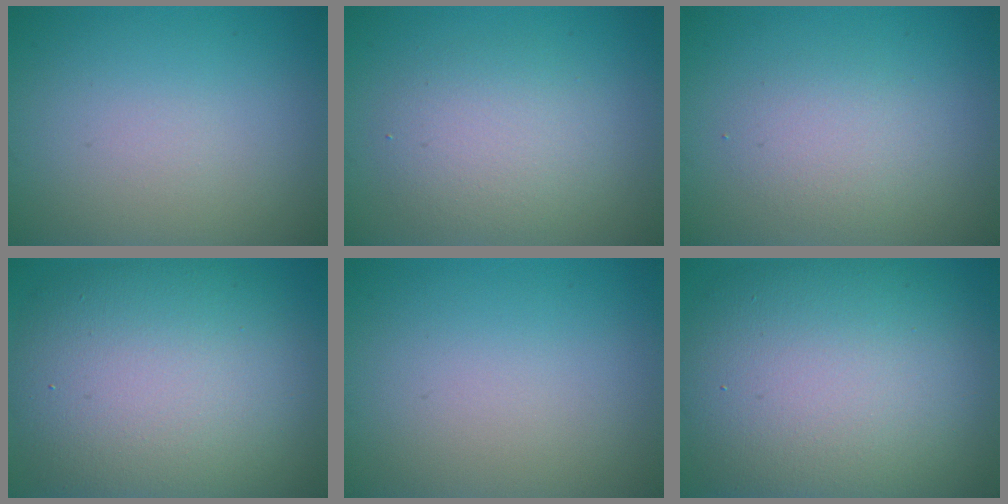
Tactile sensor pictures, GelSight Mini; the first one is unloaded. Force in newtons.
{"total": 3.5, "press": 3.5, "slide": 0.2}
{"total": 2.2, "press": 2.1, "slide": 0.2}
{"total": 12.5, "press": 12.4, "slide": 1.2}
{"total": 0.0}
{"total": 13.9, "press": 13.9, "slide": 0.8}